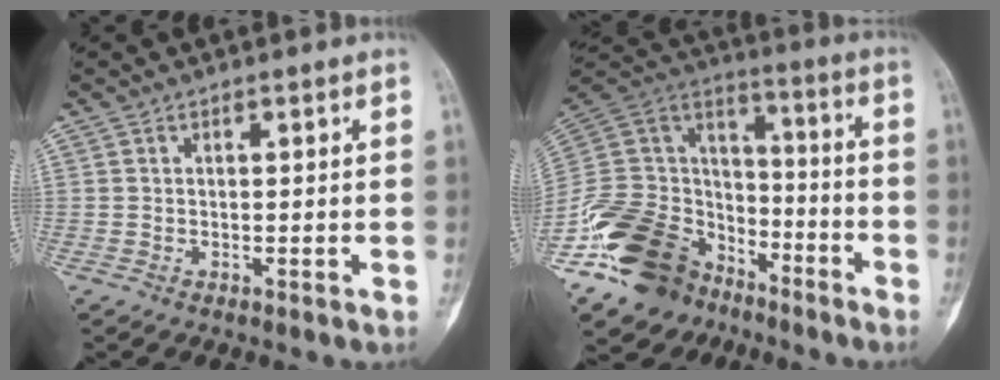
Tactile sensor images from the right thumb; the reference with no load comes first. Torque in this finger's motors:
{"motor_torque": [2.22, 0.84, 1.49, -1.27, 0.39]}